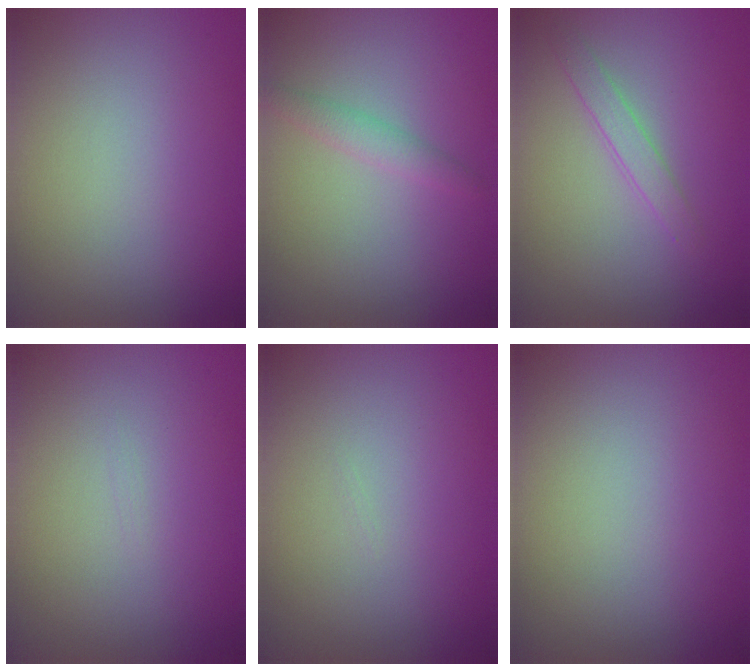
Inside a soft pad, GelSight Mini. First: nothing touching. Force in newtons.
{"total": 1.5, "press": 1.5, "slide": 0.1}
{"total": 1.6, "press": 1.6, "slide": 0.0}
{"total": 0.0}
{"total": 0.0}
{"total": 0.0}